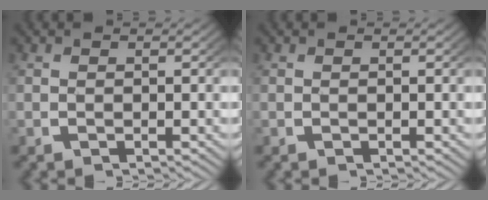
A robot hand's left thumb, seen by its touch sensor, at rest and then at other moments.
{"total": 0.0}